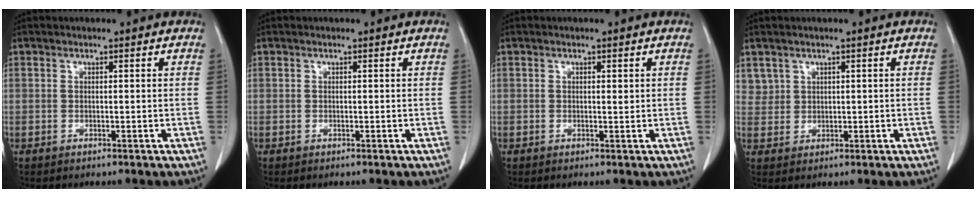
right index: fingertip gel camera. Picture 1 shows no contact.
{"total": 0.0}
{"total": 0.7, "force": [0.2, 0.2, 0.7], "torque": [-0.010, -0.001, 0.002]}
{"total": 2.2, "force": [1.3, 1.8, 0.1], "torque": [0.005, 0.007, 0.027]}